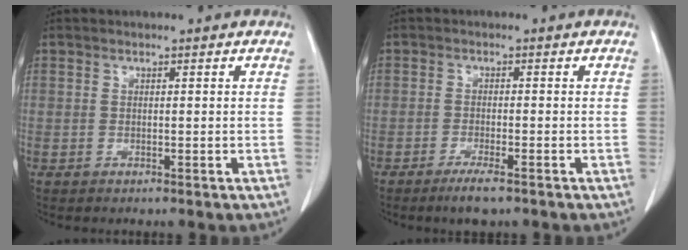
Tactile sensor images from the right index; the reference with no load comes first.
{"total": 3.5, "force": [-2.5, 0.4, 2.5], "torque": [-0.045, -0.006, -0.041]}